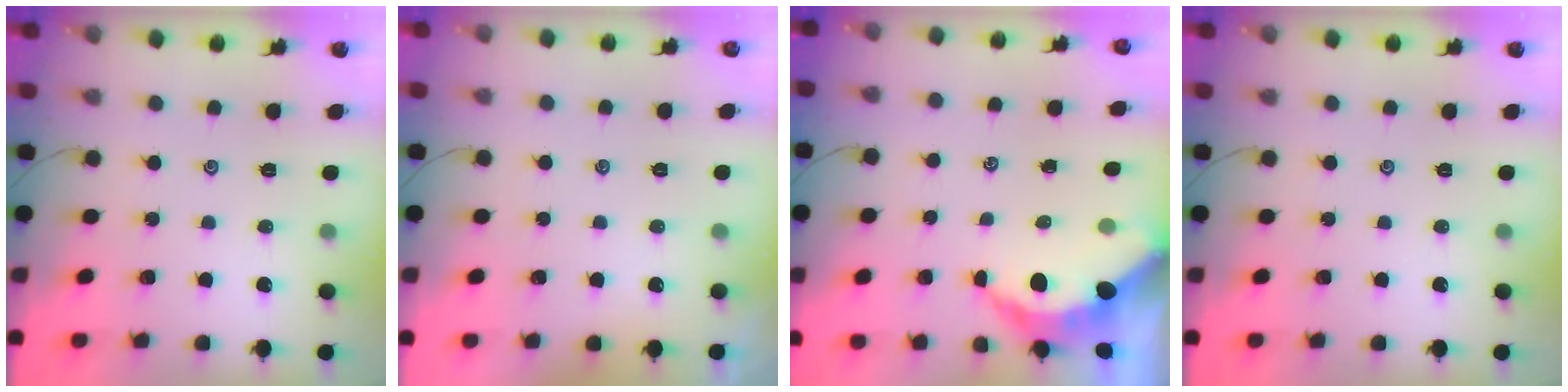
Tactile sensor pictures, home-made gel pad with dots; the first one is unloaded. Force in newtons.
{"total": 1.2, "press": 1.2, "slide": 0.3}
{"total": 5.2, "press": 5.1, "slide": 0.7}
{"total": 0.0}